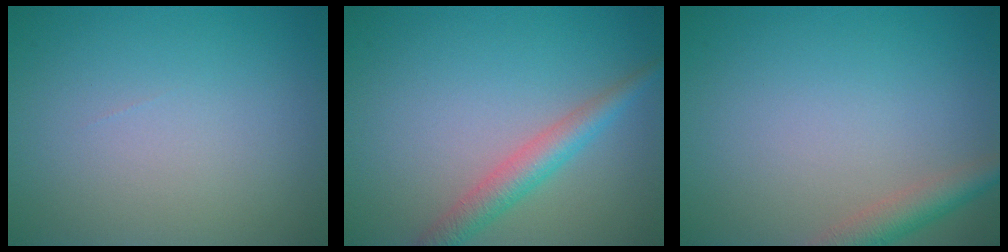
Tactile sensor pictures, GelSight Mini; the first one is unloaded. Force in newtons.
{"total": 3.1, "press": 3.1, "slide": 0.2}
{"total": 2.9, "press": 2.9, "slide": 0.2}